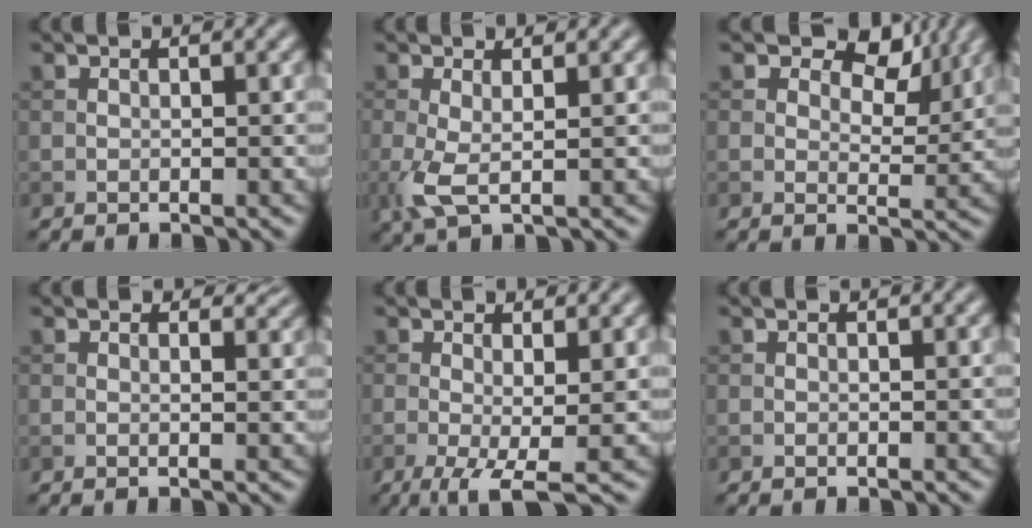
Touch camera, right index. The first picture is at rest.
{"total": 2.7, "force": [-0.2, 0.8, 2.6], "torque": [-0.066, -0.009, -0.006]}
{"total": 5.7, "force": [3.4, 3.1, 3.3], "torque": [-0.038, -0.006, 0.040]}
{"total": 1.3, "force": [0.9, 0.4, 0.8], "torque": [-0.014, -0.007, 0.005]}
{"total": 4.7, "force": [-1.6, 1.0, 4.3], "torque": [-0.081, -0.008, -0.028]}
{"total": 0.0}